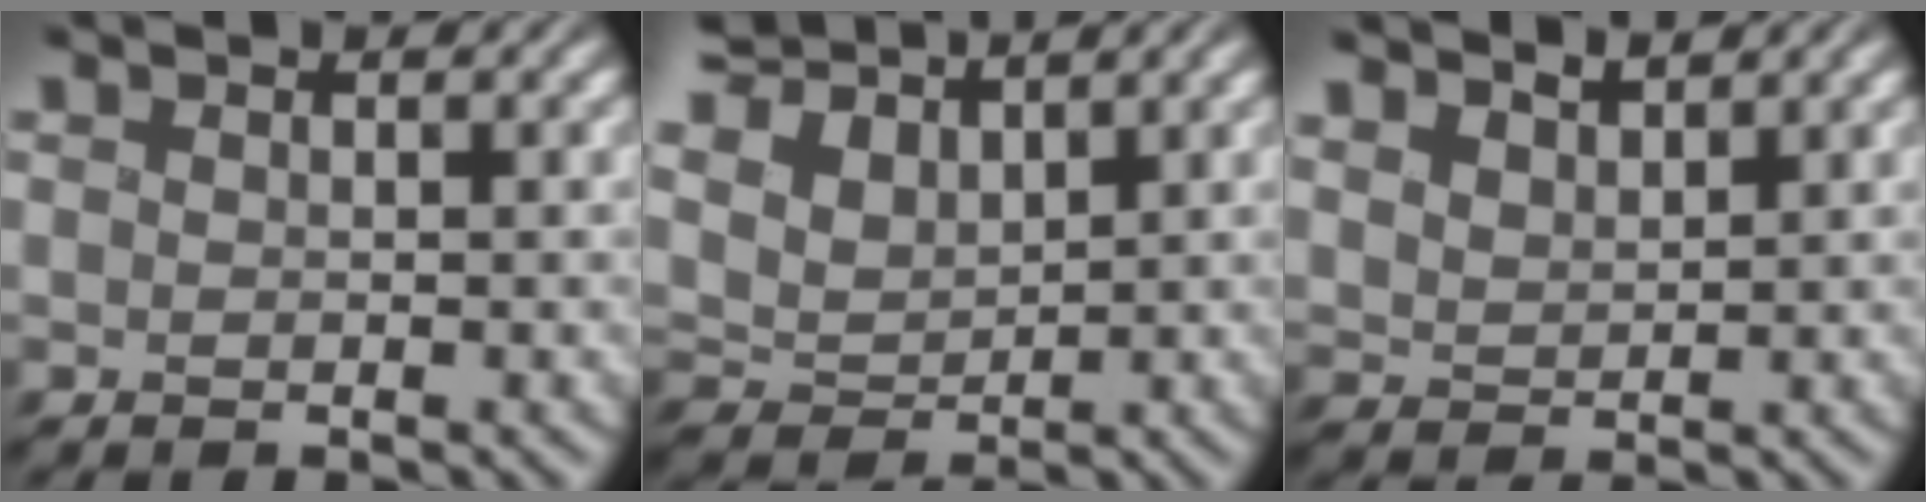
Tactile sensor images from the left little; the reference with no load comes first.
{"total": 8.0, "force": [6.1, 3.8, 3.4], "torque": [-0.113, 0.006, 0.119]}
{"total": 3.3, "force": [3.1, 0.9, 0.9], "torque": [-0.025, 0.002, 0.057]}